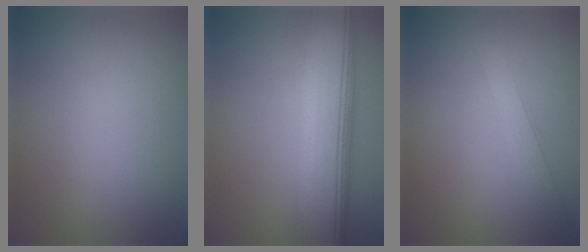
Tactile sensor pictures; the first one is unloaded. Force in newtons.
{"total": 10.6, "press": 10.6, "slide": 0.7}
{"total": 2.3, "press": 2.3, "slide": 0.1}